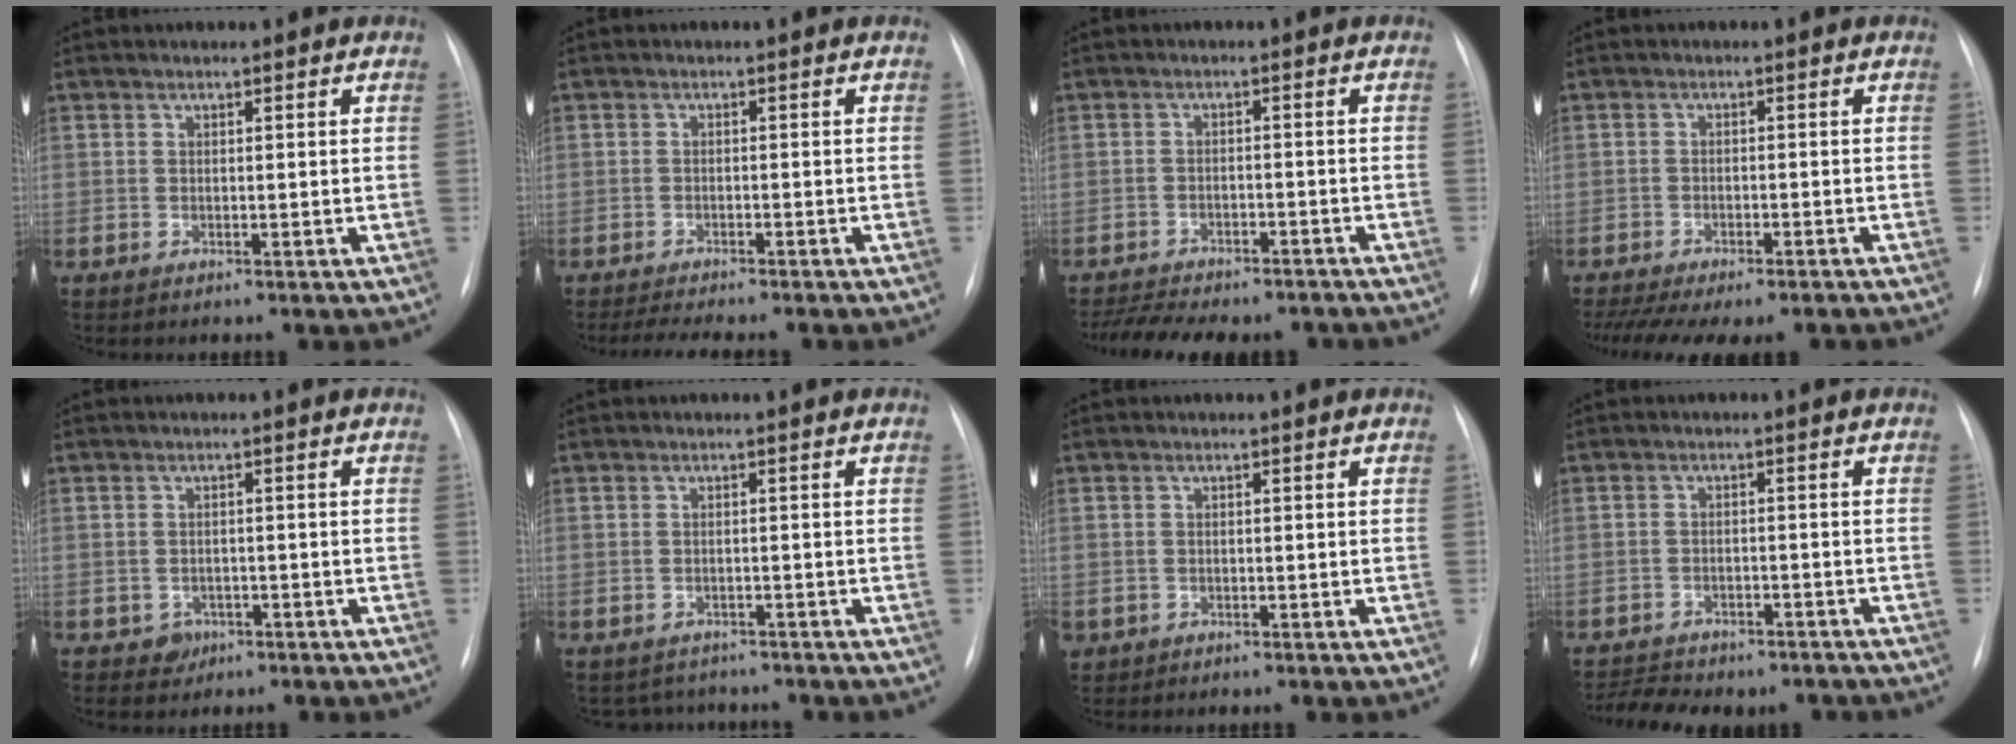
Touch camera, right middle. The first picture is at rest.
{"total": 6.6, "force": [-5.7, 1.4, 2.9], "torque": [-0.042, -0.006, -0.082]}
{"total": 13.1, "force": [-11.6, 3.7, 4.8], "torque": [-0.091, 0.008, -0.153]}
{"total": 13.2, "force": [-10.6, 4.6, 6.2], "torque": [-0.125, -0.002, -0.142]}
{"total": 2.3, "force": [-1.2, 2.0, 0.3], "torque": [0.000, 0.008, -0.014]}
{"total": 4.1, "force": [-3.7, 1.8, -0.2], "torque": [0.004, 0.006, -0.048]}
{"total": 1.4, "force": [-0.6, 1.3, 0.3], "torque": [-0.009, 0.003, -0.003]}
{"total": 9.7, "force": [-8.5, 3.6, 2.8], "torque": [-0.051, 0.010, -0.110]}